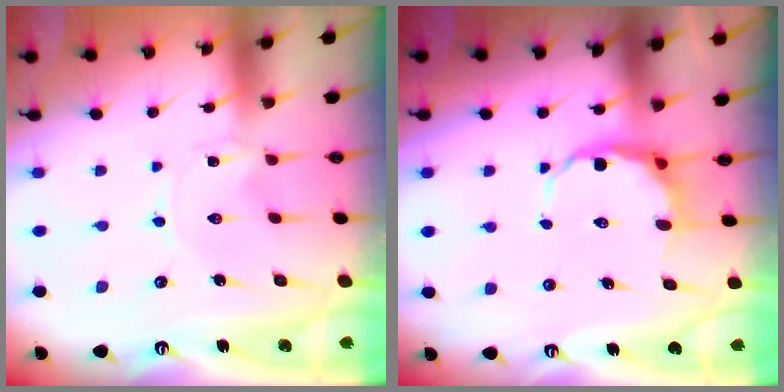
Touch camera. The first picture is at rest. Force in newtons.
{"total": 7.8, "press": 7.6, "slide": 1.8}